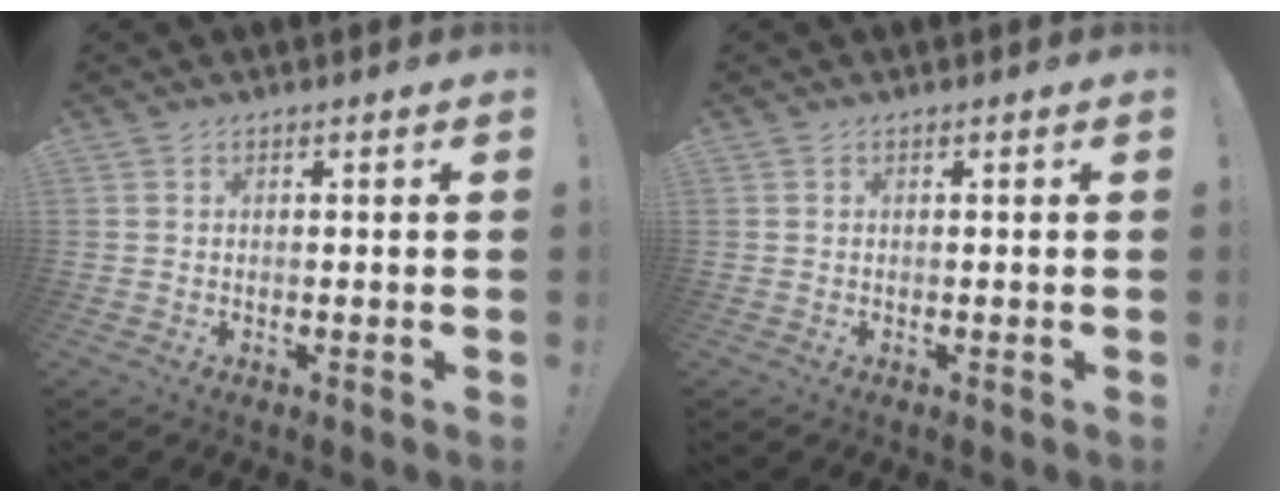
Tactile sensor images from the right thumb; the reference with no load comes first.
{"total": 0.0}